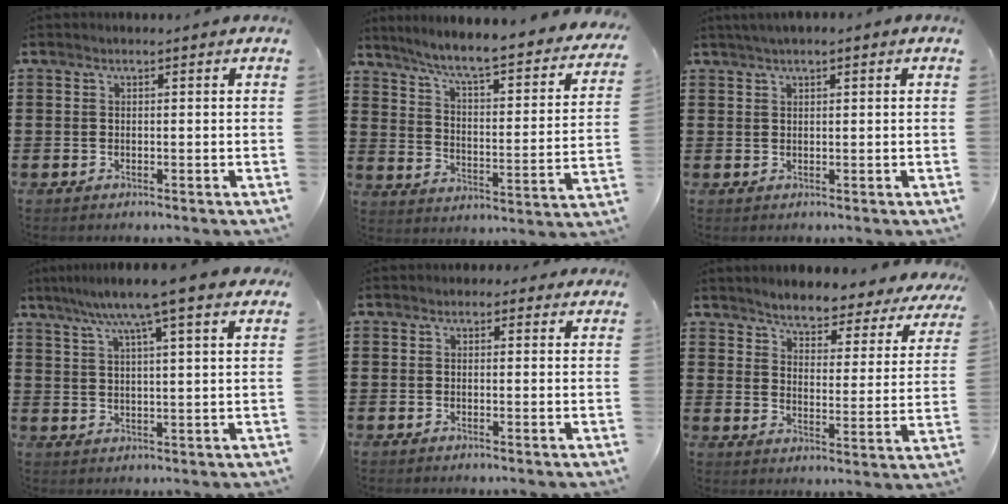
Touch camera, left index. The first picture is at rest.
{"total": 5.6, "force": [4.7, -0.6, 3.0], "torque": [-0.078, -0.045, 0.070]}
{"total": 1.2, "force": [0.7, 0.3, 0.9], "torque": [-0.017, 0.003, 0.013]}
{"total": 8.1, "force": [5.9, 0.1, 5.5], "torque": [-0.116, -0.017, 0.098]}
{"total": 1.2, "force": [0.5, 1.0, 0.5], "torque": [-0.012, 0.009, 0.008]}
{"total": 4.1, "force": [4.0, 0.3, 0.5], "torque": [-0.036, -0.032, 0.063]}